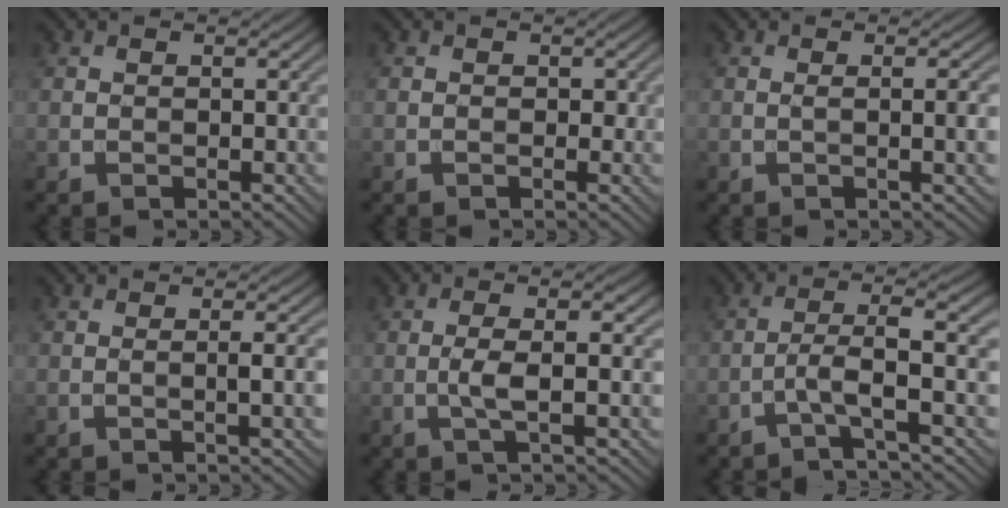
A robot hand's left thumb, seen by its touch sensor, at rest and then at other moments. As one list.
[{"total": 0.8, "force": [-0.2, 0.5, 0.6], "torque": [-0.007, -0.004, -0.003]}, {"total": 3.0, "force": [-0.1, 0.5, 2.9], "torque": [-0.044, 0.004, -0.003]}, {"total": 2.9, "force": [-0.2, 0.4, 2.9], "torque": [-0.043, 0.007, -0.008]}, {"total": 4.0, "force": [-0.6, 0.7, 3.9], "torque": [-0.072, 0.005, -0.018]}, {"total": 4.7, "force": [-1.6, 0.4, 4.4], "torque": [-0.076, 0.015, -0.051]}]